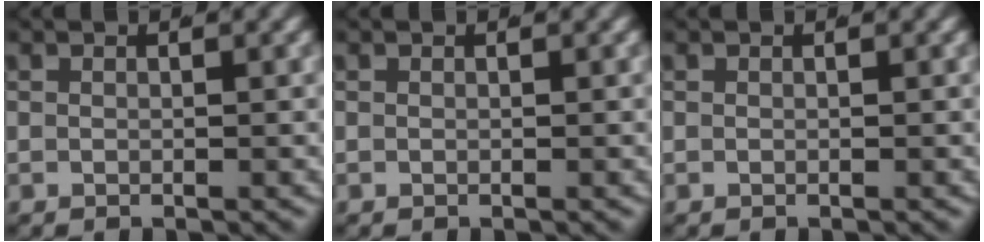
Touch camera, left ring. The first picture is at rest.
{"total": 0.0}
{"total": 0.0}